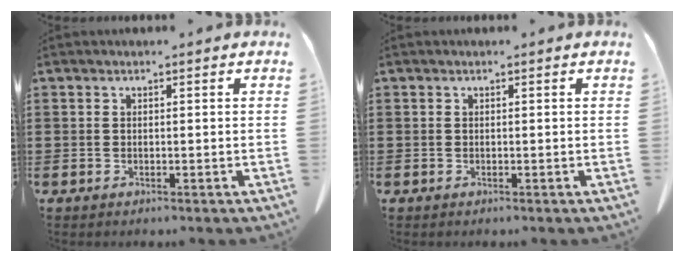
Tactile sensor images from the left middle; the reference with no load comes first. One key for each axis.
{"total": 0.0}